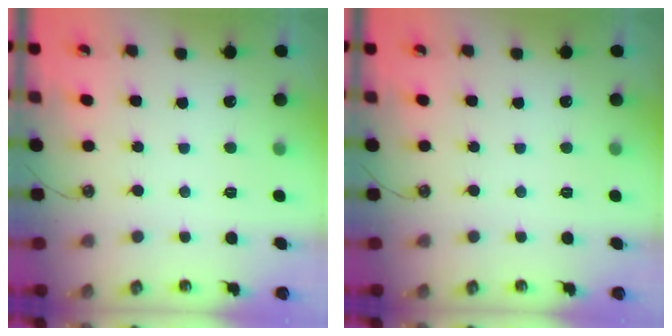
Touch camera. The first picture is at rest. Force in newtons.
{"total": 0.0}